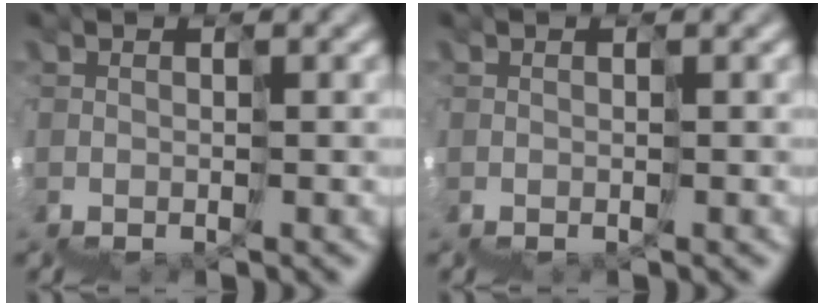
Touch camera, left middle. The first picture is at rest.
{"total": 0.0}